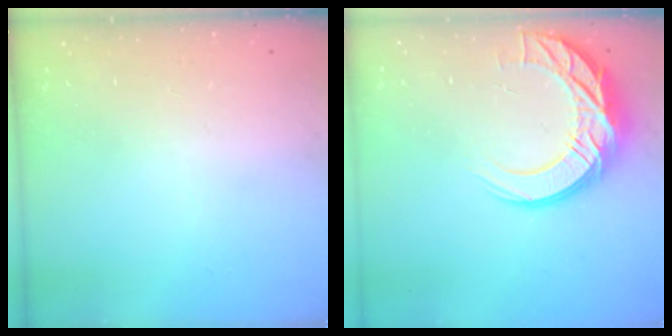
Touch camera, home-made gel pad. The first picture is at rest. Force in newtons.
{"total": 14.6, "press": 14.6, "slide": 1.0}